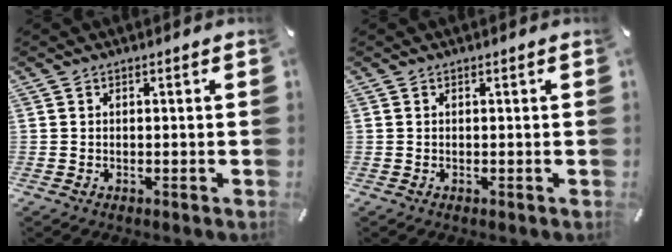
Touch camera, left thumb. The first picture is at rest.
{"total": 0.0}